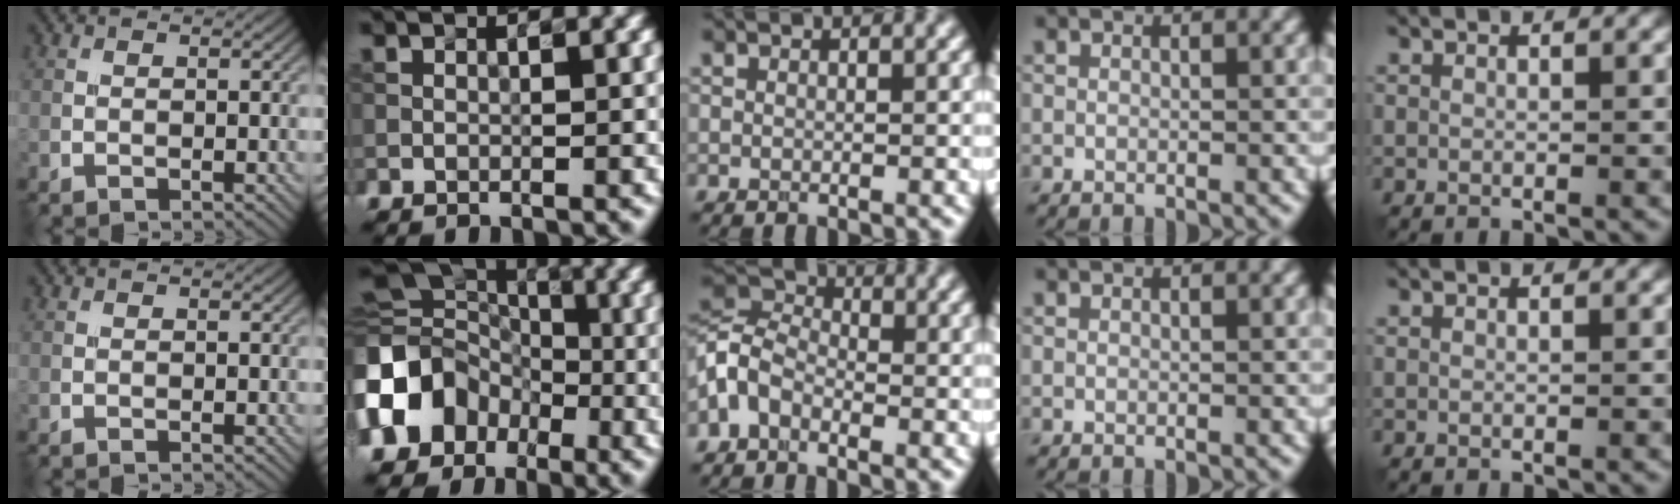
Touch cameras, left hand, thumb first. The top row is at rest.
{"index": {"total": 11.1, "force": [-4.1, 9.3, 4.7], "torque": [-0.096, 0.002, -0.089]}, "middle": {"total": 4.2, "force": [-2.2, 2.7, 2.4], "torque": [-0.058, 0.012, -0.063]}}